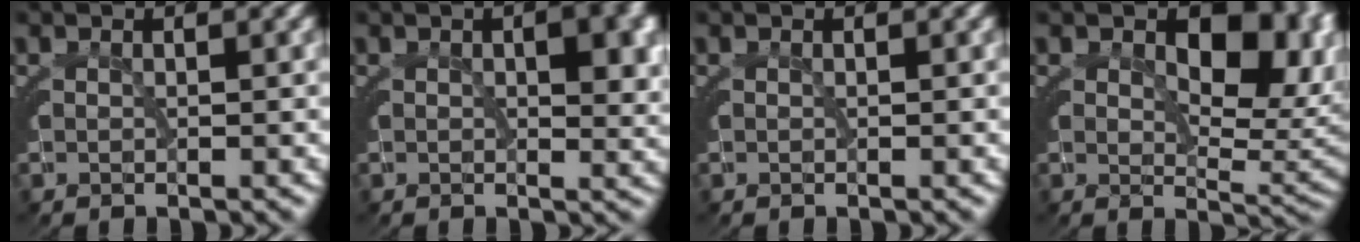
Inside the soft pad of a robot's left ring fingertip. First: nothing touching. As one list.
[{"total": 2.9, "force": [0.2, 1.3, 2.6], "torque": [-0.022, 0.010, -0.006]}, {"total": 0.0}, {"total": 7.2, "force": [2.0, 3.8, 5.7], "torque": [-0.065, -0.010, 0.031]}]